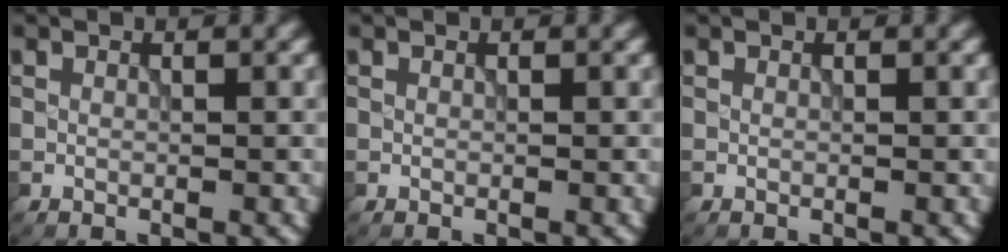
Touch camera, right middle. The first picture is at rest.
{"total": 0.0}
{"total": 0.0}